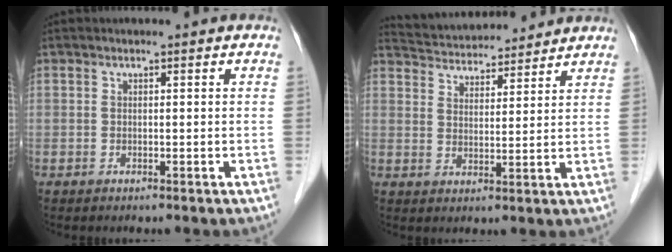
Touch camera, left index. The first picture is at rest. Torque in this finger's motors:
{"motor_torque": [-0.60, -0.96, 0.11, 0.08]}